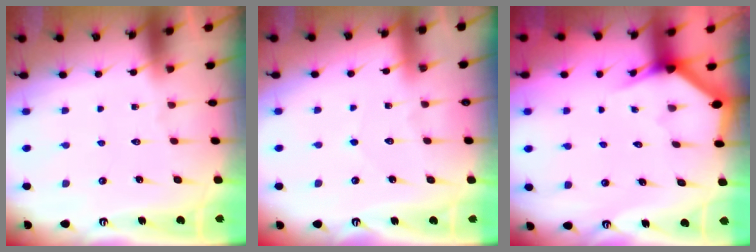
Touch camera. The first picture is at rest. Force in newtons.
{"total": 2.5, "press": 2.5, "slide": 0.2}
{"total": 3.1, "press": 3.1, "slide": 0.1}